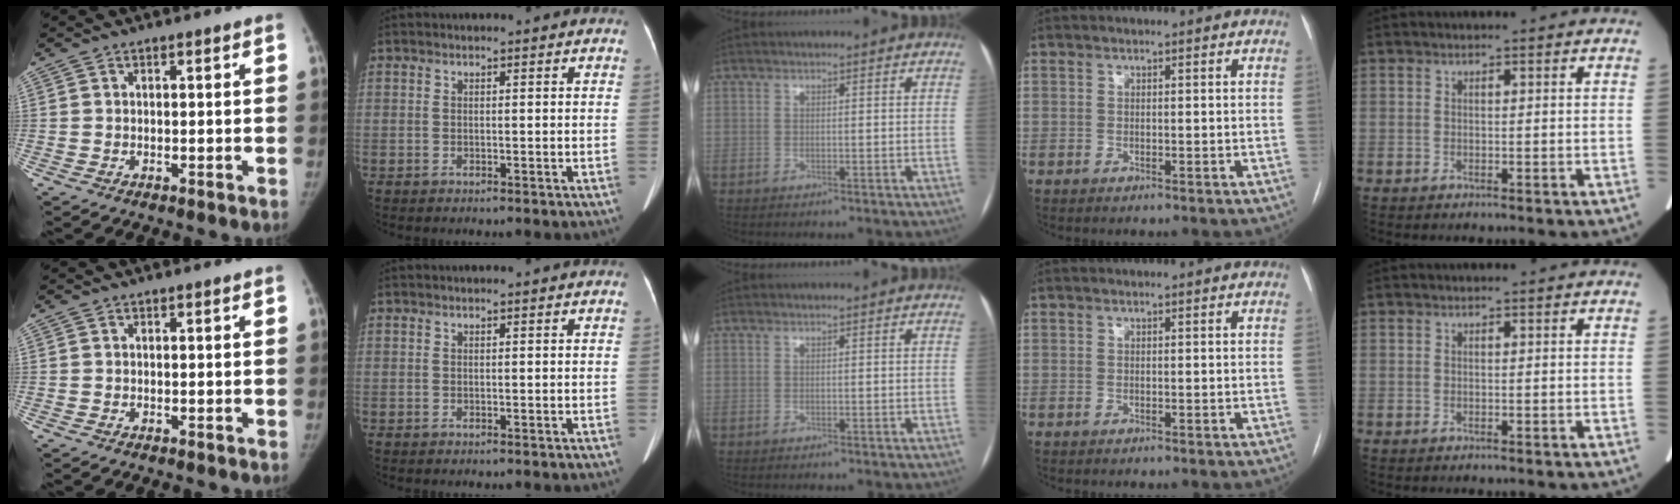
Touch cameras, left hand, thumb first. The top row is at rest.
{}